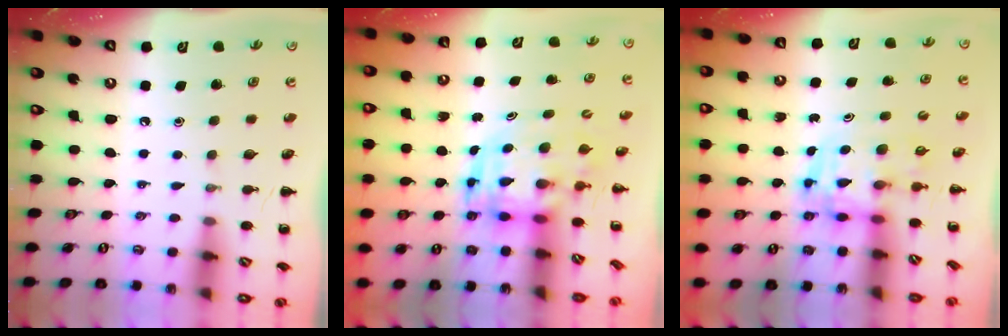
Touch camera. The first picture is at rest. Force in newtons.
{"total": 3.8, "press": 3.7, "slide": 0.9}
{"total": 3.7, "press": 3.6, "slide": 0.7}